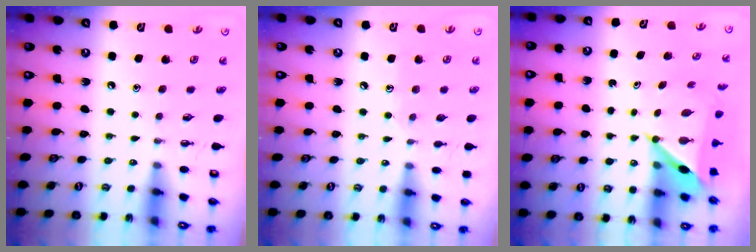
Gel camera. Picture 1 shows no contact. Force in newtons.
{"total": 5.3, "press": 5.3, "slide": 0.5}
{"total": 7.1, "press": 7.1, "slide": 0.6}